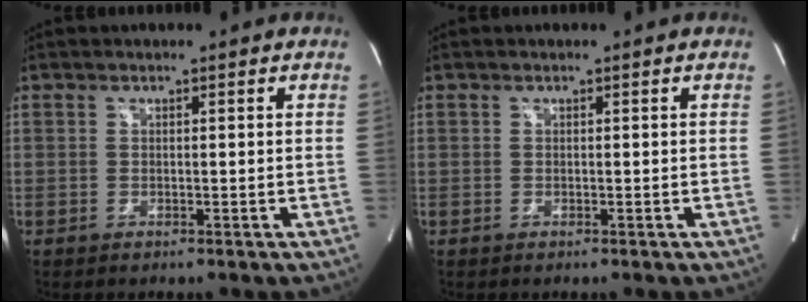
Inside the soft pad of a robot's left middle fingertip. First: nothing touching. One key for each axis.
{"total": 0.0}